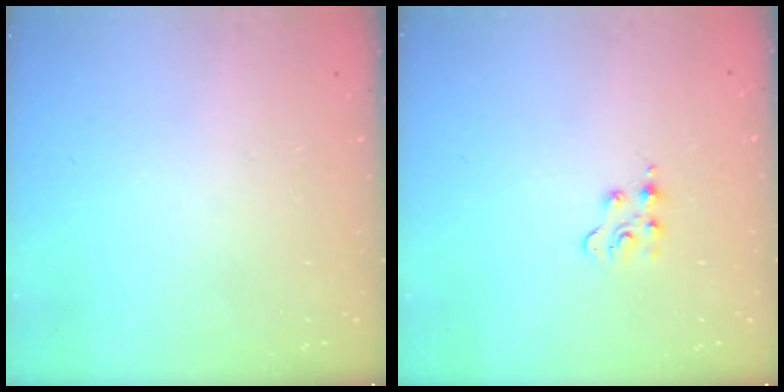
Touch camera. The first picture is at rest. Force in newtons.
{"total": 3.2, "press": 3.1, "slide": 0.4}